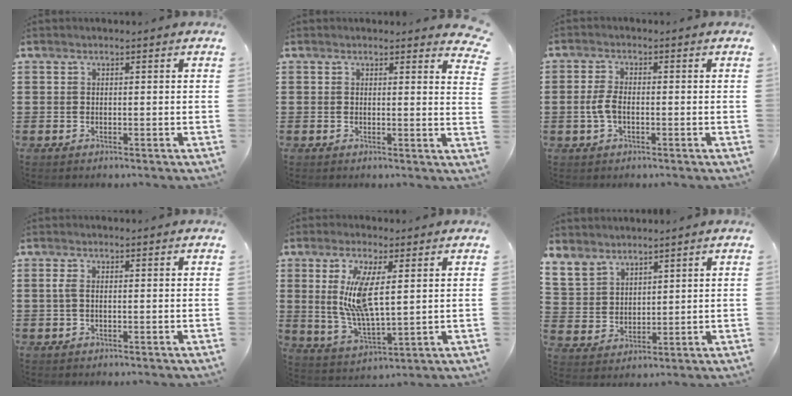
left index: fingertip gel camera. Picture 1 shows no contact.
{"total": 1.6, "force": [1.5, 0.2, 0.5], "torque": [0.001, -0.007, 0.027]}
{"total": 3.4, "force": [-0.8, 1.6, 3.0], "torque": [-0.077, -0.002, -0.020]}
{"total": 1.7, "force": [-0.1, 0.6, 1.6], "torque": [-0.040, -0.003, -0.005]}
{"total": 9.5, "force": [2.8, 3.0, 8.6], "torque": [-0.184, 0.001, 0.046]}
{"total": 4.7, "force": [4.1, 2.2, 0.3], "torque": [-0.025, -0.013, 0.078]}